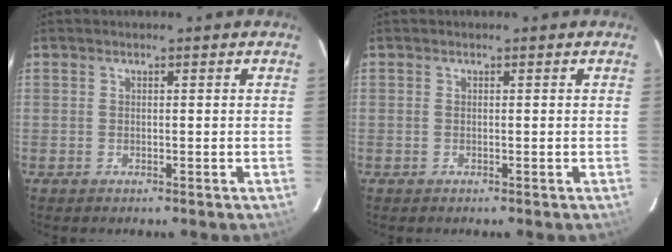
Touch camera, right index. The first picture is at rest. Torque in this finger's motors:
{"motor_torque": [0.02, 0.08, 0.03, 0.01]}